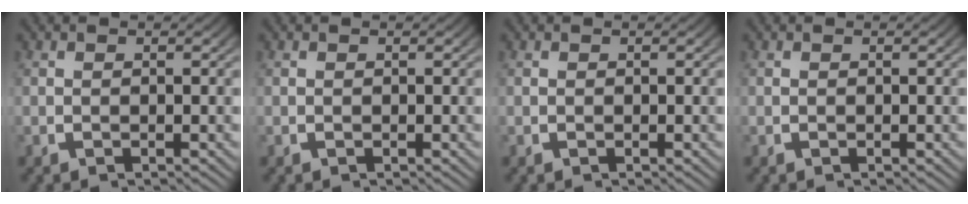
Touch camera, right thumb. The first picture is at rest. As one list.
[{"total": 0.0}, {"total": 0.0}, {"total": 0.0}]